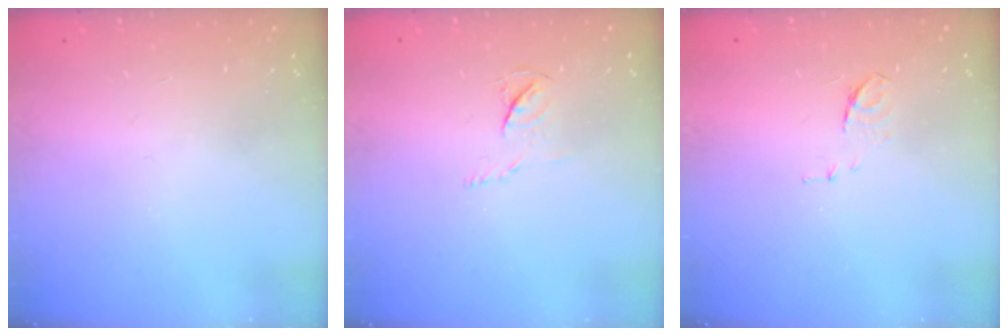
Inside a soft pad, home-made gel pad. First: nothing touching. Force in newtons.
{"total": 3.9, "press": 3.8, "slide": 0.4}
{"total": 5.8, "press": 5.8, "slide": 0.7}